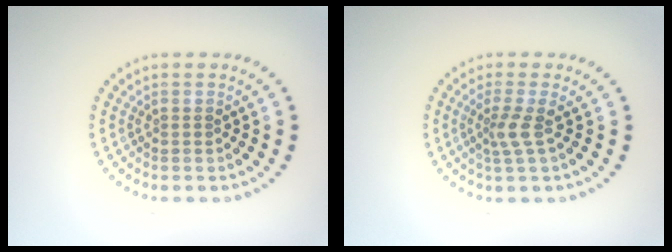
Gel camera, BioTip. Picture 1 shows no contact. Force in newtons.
{"total": 2.0, "press": 1.4, "slide": 1.4}